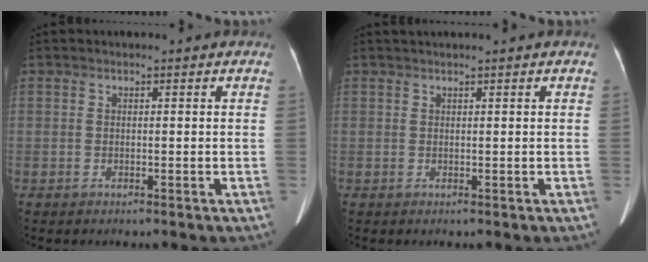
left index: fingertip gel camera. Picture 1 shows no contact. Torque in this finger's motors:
{"motor_torque": [0.05, 0.03, -0.14, -0.06]}